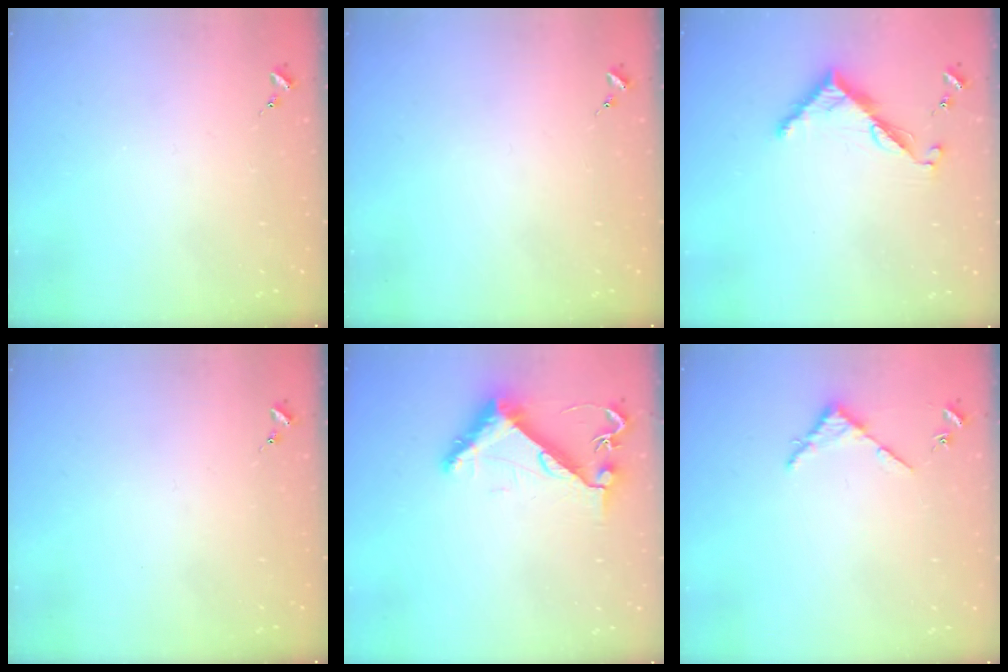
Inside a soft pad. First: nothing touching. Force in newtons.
{"total": 0.0}
{"total": 7.7, "press": 7.7, "slide": 0.3}
{"total": 0.0}
{"total": 8.4, "press": 8.4, "slide": 0.4}
{"total": 3.4, "press": 3.4, "slide": 0.4}